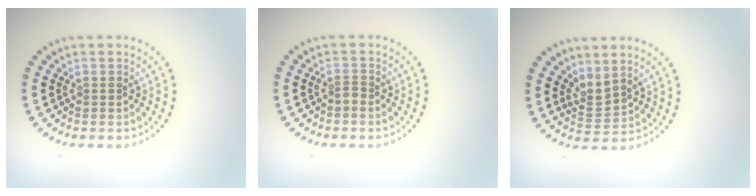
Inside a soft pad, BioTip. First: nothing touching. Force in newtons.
{"total": 0.9, "press": 0.5, "slide": 0.7}
{"total": 2.1, "press": 1.4, "slide": 1.6}